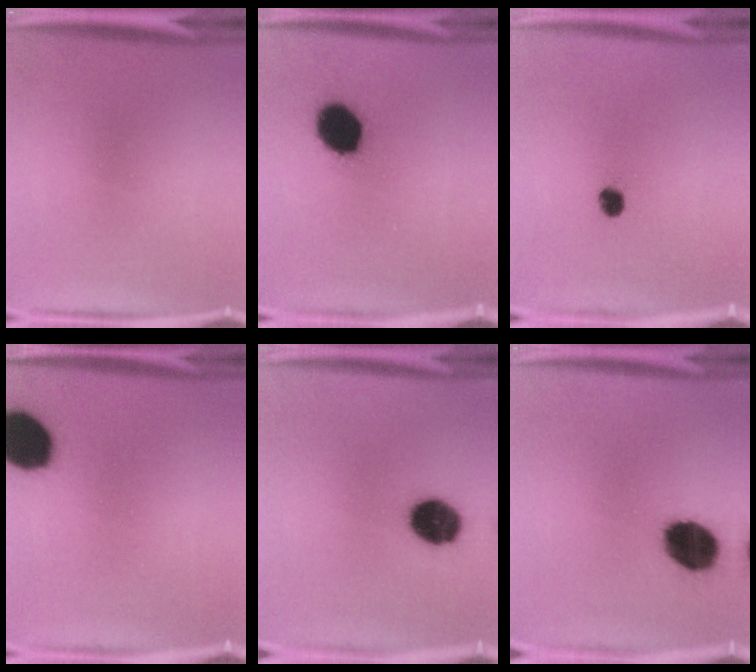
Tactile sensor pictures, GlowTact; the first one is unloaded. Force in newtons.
{"total": 13.7}
{"total": 3.2}
{"total": 15.1}
{"total": 12.2}
{"total": 14.5}